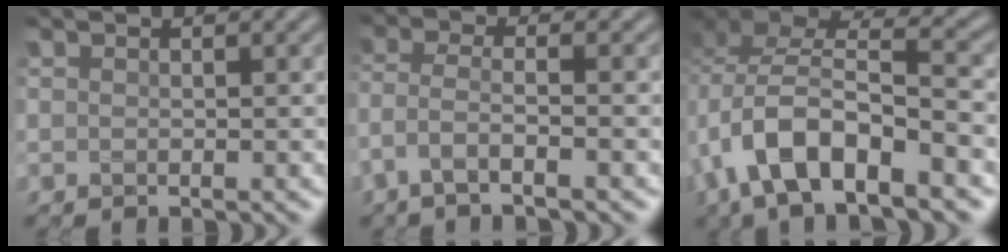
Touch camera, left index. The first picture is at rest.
{"total": 3.4, "force": [-2.1, 0.6, 2.6], "torque": [-0.051, 0.005, -0.056]}
{"total": 9.8, "force": [-3.6, 4.8, 7.8], "torque": [-0.150, 0.005, -0.066]}